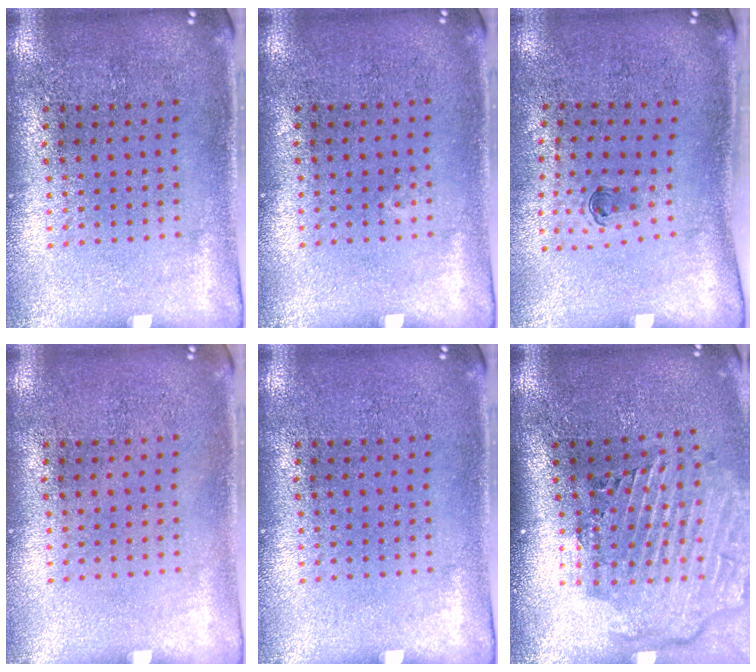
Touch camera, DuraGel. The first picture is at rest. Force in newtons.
{"total": 0.0}
{"total": 0.6, "press": 0.3, "slide": 0.5}
{"total": 0.0}
{"total": 0.0}
{"total": 2.9, "press": 2.2, "slide": 1.8}